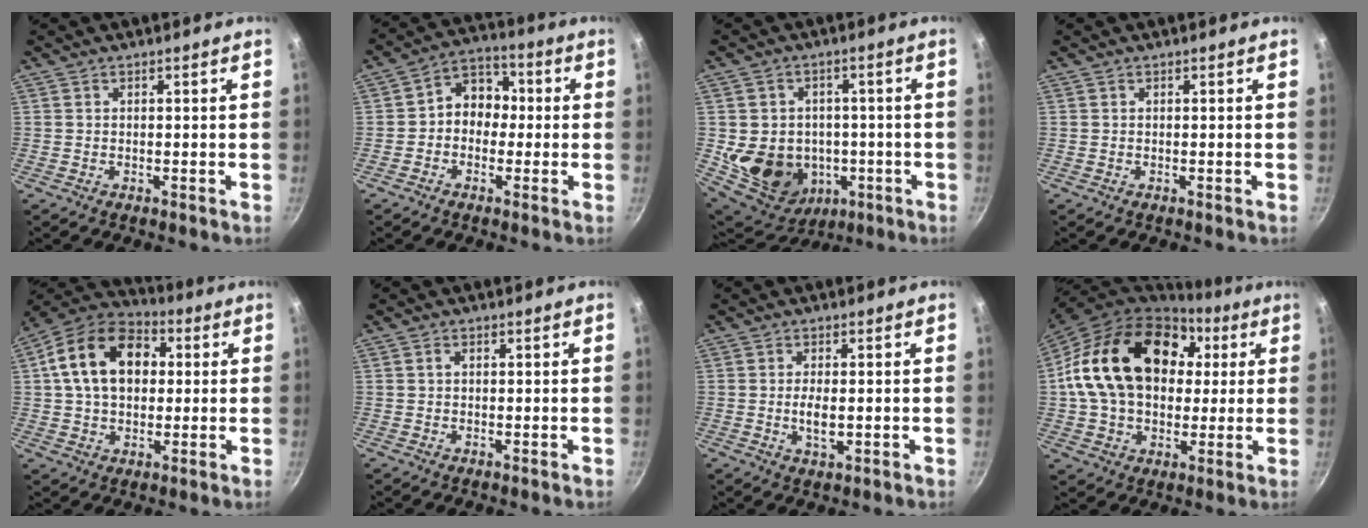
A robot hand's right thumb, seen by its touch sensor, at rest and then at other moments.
{"total": 7.9, "force": [-0.3, 6.6, 4.4], "torque": [-0.021, 0.028, -0.026]}
{"total": 15.3, "force": [-2.4, 12.9, 7.9], "torque": [-0.112, 0.017, -0.015]}
{"total": 0.0}
{"total": 17.2, "force": [3.2, 12.1, 11.8], "torque": [-0.175, 0.026, 0.039]}
{"total": 1.1, "force": [0.3, 0.9, 0.7], "torque": [-0.010, 0.005, 0.004]}
{"total": 3.7, "force": [-0.3, 1.6, 3.4], "torque": [-0.068, -0.004, -0.004]}
{"total": 25.5, "force": [5.3, 18.0, 17.3], "torque": [-0.286, 0.027, 0.085]}